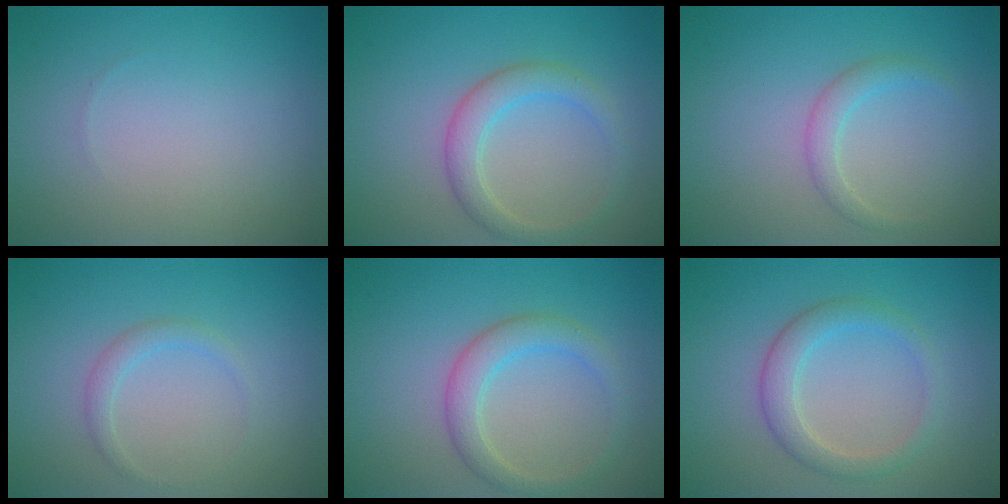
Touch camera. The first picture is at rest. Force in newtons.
{"total": 3.0, "press": 3.0, "slide": 0.1}
{"total": 1.7, "press": 1.7, "slide": 0.2}
{"total": 1.3, "press": 1.3, "slide": 0.1}
{"total": 3.0, "press": 3.0, "slide": 0.1}
{"total": 2.8, "press": 2.8, "slide": 0.2}